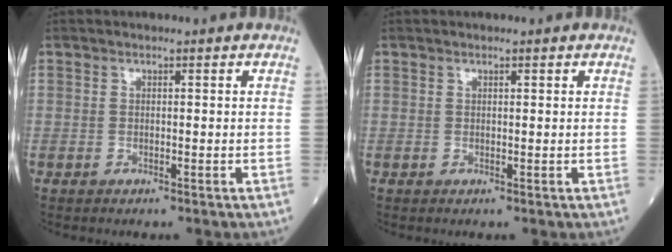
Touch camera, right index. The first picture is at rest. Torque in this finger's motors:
{"motor_torque": [-0.27, -0.05, 0.00, -0.01]}